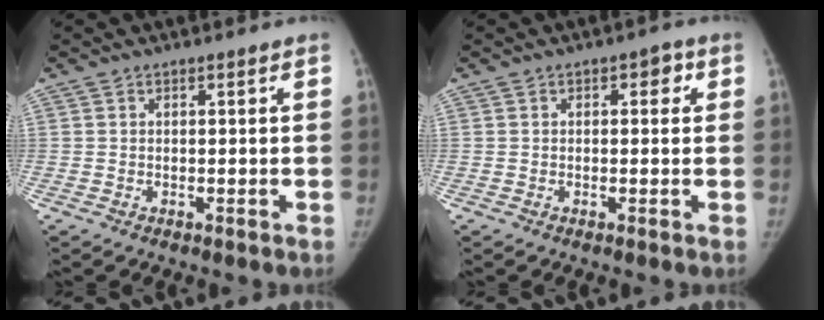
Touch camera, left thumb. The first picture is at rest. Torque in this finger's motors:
{"motor_torque": [-0.23, 0.13, 0.00, 0.40, -0.01]}